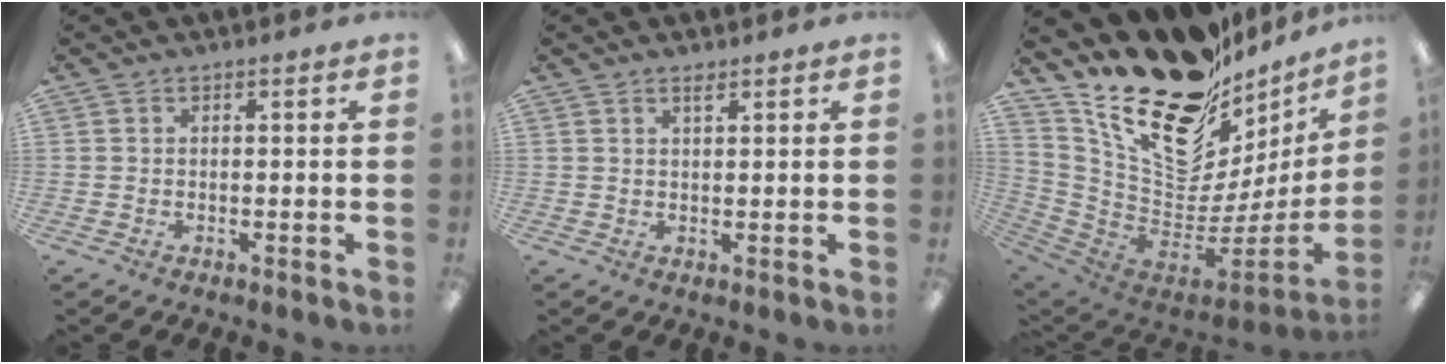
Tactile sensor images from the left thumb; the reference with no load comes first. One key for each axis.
{"total": 1.5, "fx": 1.3, "fy": 0.3, "fz": 0.7, "tx": -0.017, "ty": 0.000, "tz": 0.024}
{"total": 25.7, "fx": 18.5, "fy": 11.4, "fz": 13.6, "tx": -0.216, "ty": -0.141, "tz": 0.343}